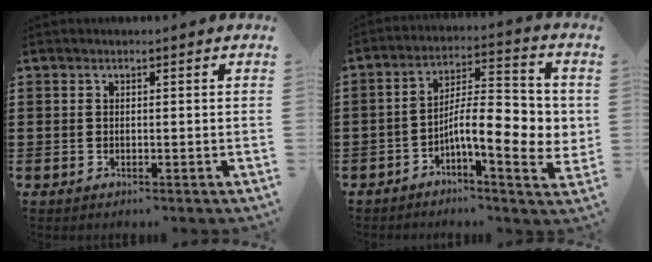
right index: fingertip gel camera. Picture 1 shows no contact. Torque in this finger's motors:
{"motor_torque": [2.14, 0.00, 0.57, 0.21]}